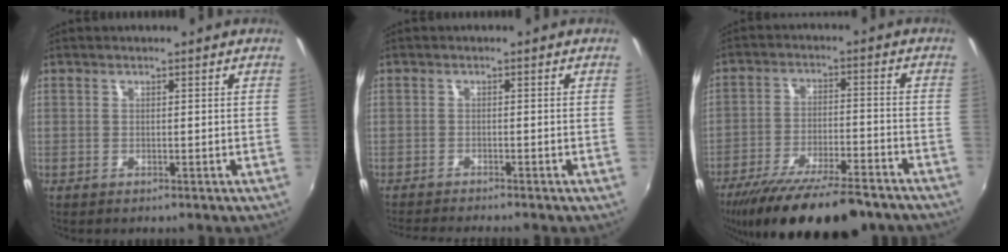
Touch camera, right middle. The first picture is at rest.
{"total": 4.4, "force": [-4.1, -0.6, 1.4], "torque": [-0.040, -0.018, -0.073]}
{"total": 20.3, "force": [-16.2, 4.7, 11.3], "torque": [-0.211, -0.041, -0.245]}